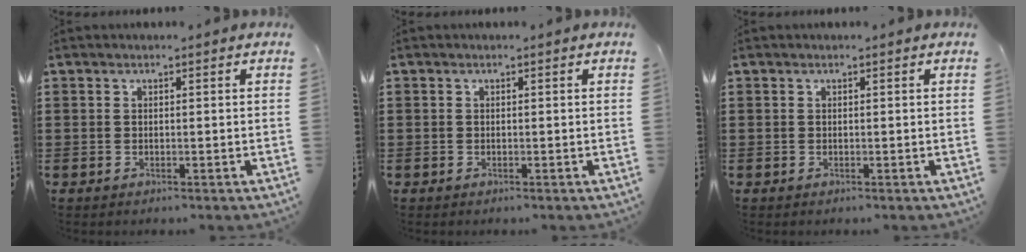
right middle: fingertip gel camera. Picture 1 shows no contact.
{"total": 0.0}
{"total": 0.0}